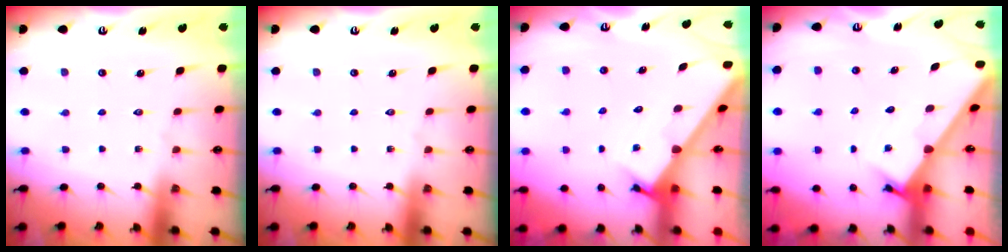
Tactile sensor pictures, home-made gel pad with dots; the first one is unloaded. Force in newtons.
{"total": 0.0}
{"total": 2.6, "press": 2.6, "slide": 0.2}
{"total": 2.1, "press": 2.1, "slide": 0.1}